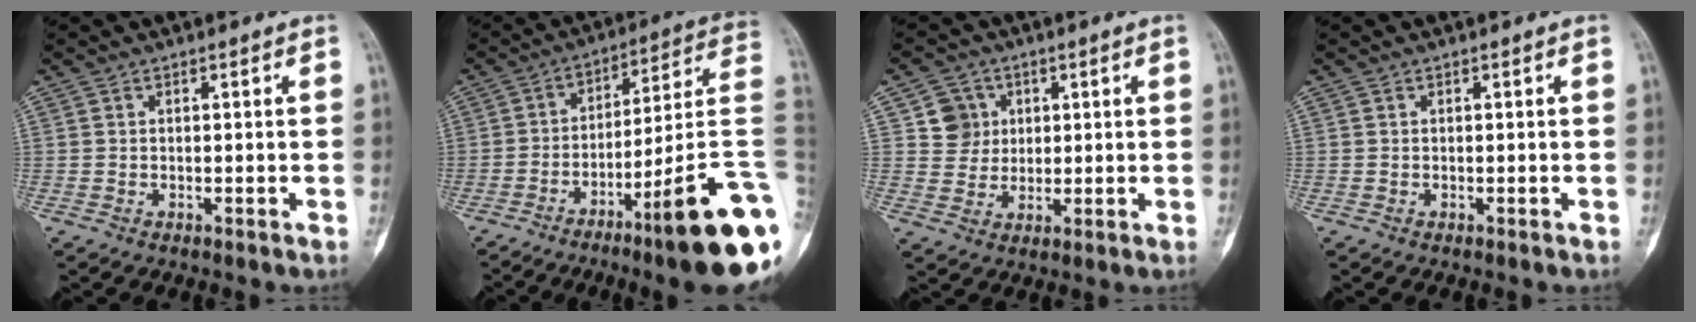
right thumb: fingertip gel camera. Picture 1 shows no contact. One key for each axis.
{"total": 22.4, "fx": -8.9, "fy": 2.4, "fz": 20.4, "tx": -0.228, "ty": 0.055, "tz": -0.130}
{"total": 6.0, "fx": 1.8, "fy": 5.6, "fz": 1.1, "tx": 0.011, "ty": -0.002, "tz": 0.031}
{"total": 0.0}